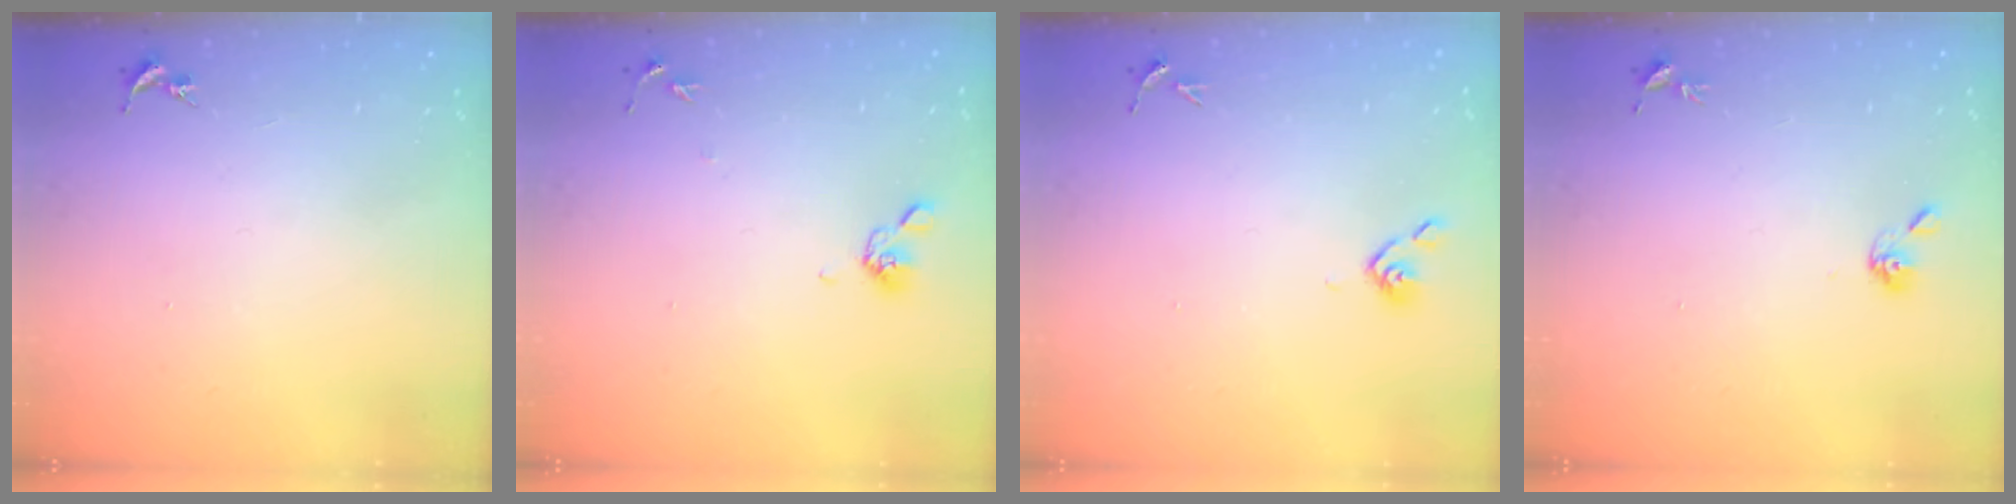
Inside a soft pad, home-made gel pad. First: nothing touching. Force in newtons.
{"total": 7.1, "press": 6.8, "slide": 1.8}
{"total": 3.8, "press": 3.7, "slide": 0.8}
{"total": 4.8, "press": 4.8, "slide": 0.8}